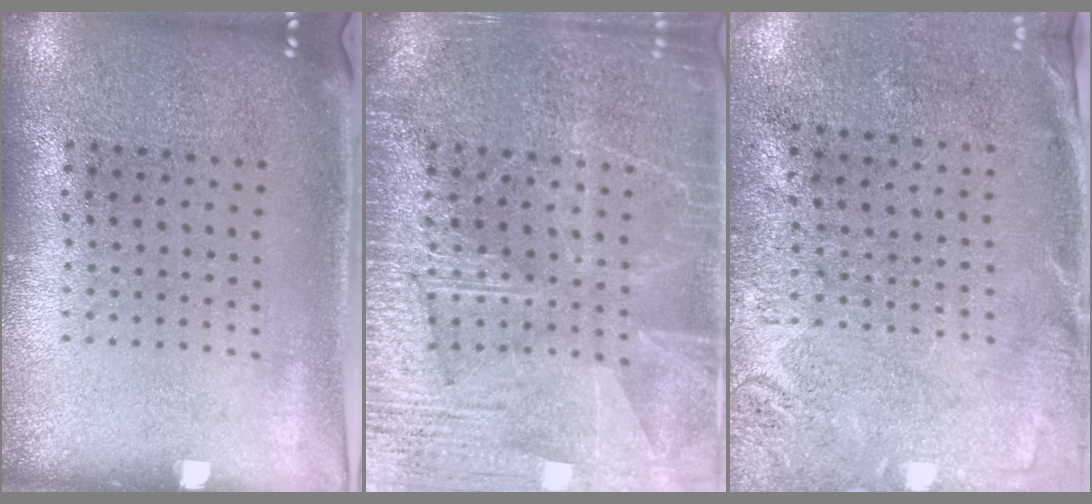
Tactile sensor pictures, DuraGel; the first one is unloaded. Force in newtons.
{"total": 5.6, "press": 5.5, "slide": 0.7}
{"total": 2.7, "press": 2.3, "slide": 1.5}